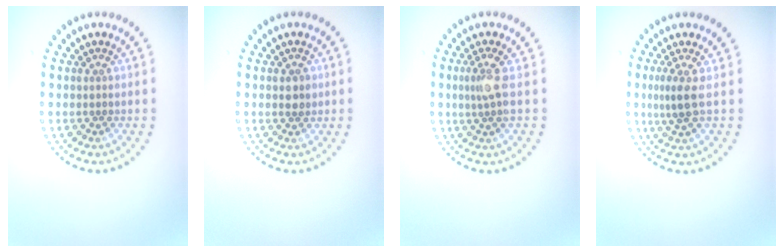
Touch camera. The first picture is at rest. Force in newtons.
{"total": 1.3, "press": 1.3, "slide": 0.2}
{"total": 2.1, "press": 1.6, "slide": 1.3}
{"total": 2.3, "press": 1.6, "slide": 1.6}